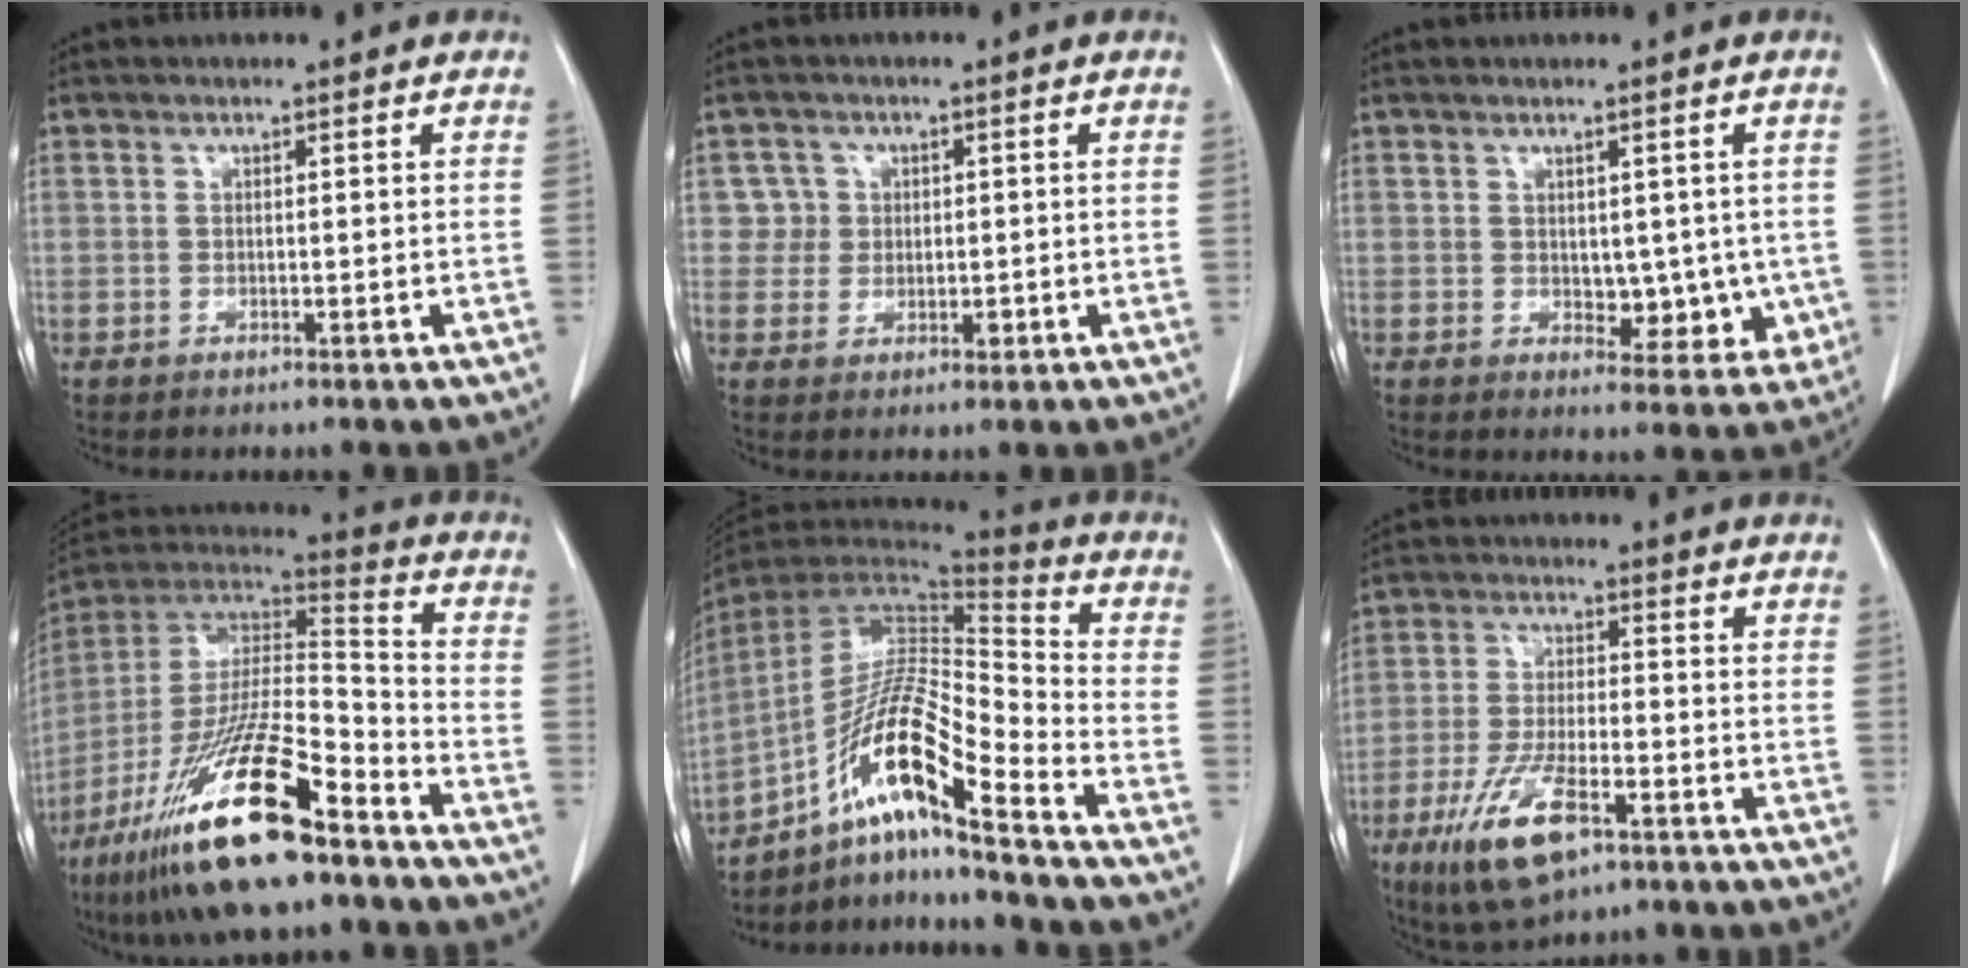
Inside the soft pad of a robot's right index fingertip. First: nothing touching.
{"total": 3.7, "force": [0.8, 3.6, -0.1], "torque": [0.019, 0.005, 0.013]}
{"total": 6.2, "force": [-0.3, 3.9, 4.8], "torque": [-0.041, 0.000, 0.008]}
{"total": 23.3, "force": [-14.6, 3.8, 17.7], "torque": [-0.335, -0.031, -0.263]}
{"total": 15.8, "force": [-10.2, 0.2, 12.0], "torque": [-0.225, 0.004, -0.183]}
{"total": 11.5, "force": [-6.1, 3.9, 8.9], "torque": [-0.183, -0.013, -0.104]}